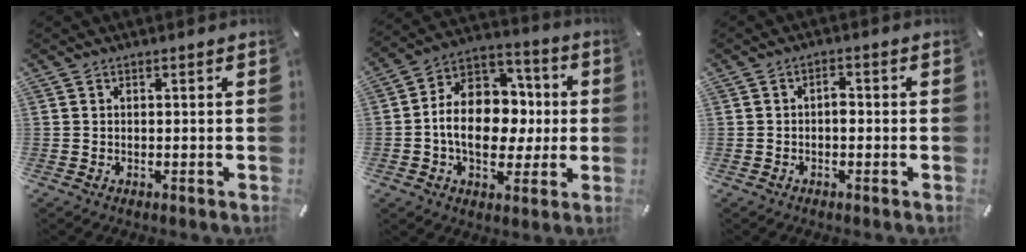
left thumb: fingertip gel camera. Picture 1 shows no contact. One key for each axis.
{"total": 15.0, "fx": -1.6, "fy": 11.8, "fz": 9.1, "tx": -0.152, "ty": 0.009, "tz": -0.023}
{"total": 2.3, "fx": -0.4, "fy": 1.3, "fz": 1.9, "tx": -0.037, "ty": 0.006, "tz": -0.010}